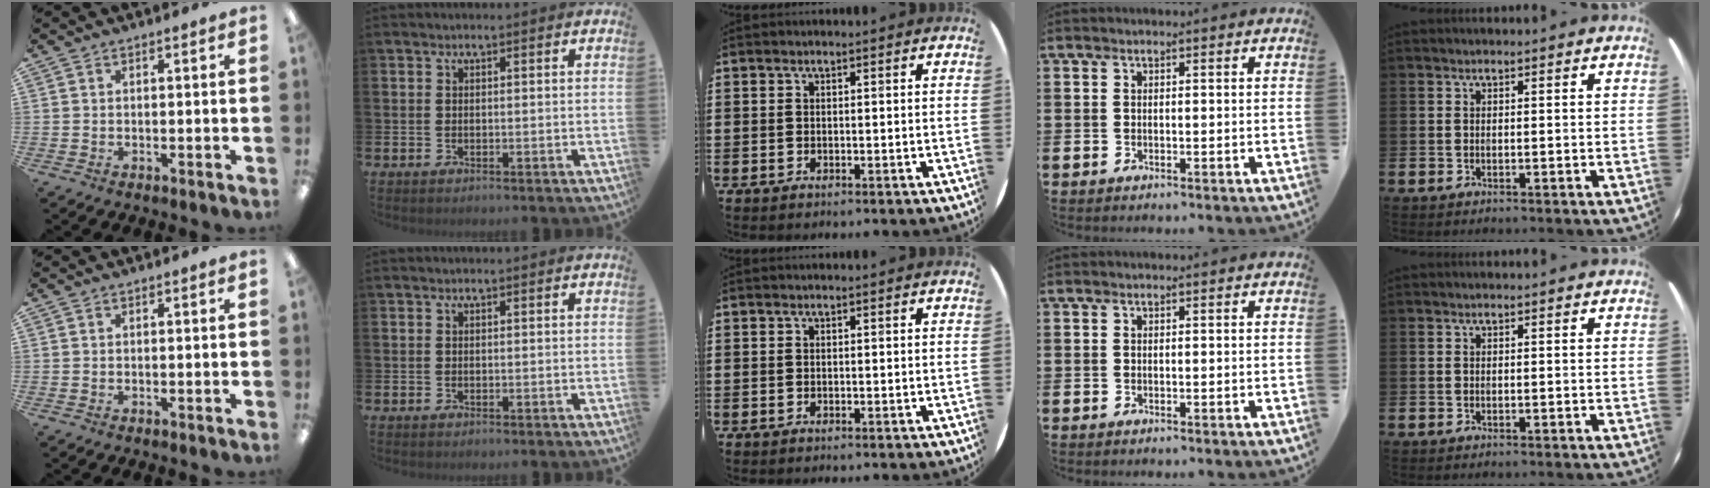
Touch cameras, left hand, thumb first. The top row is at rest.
{}